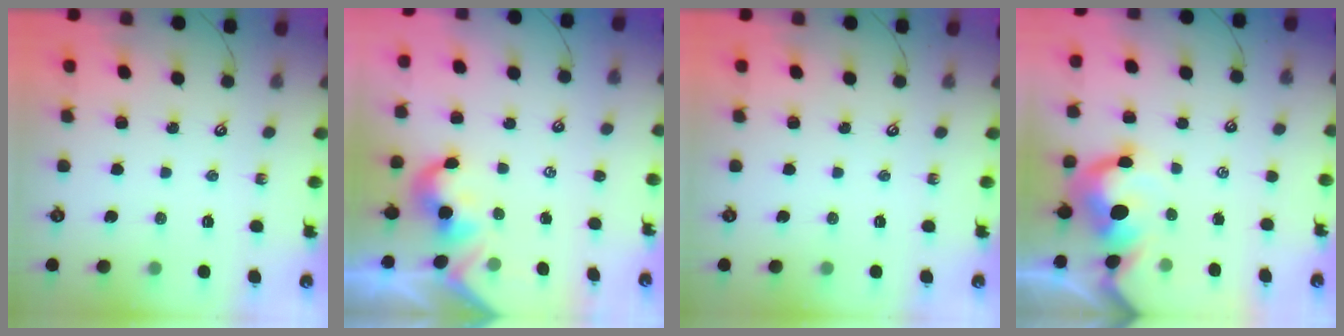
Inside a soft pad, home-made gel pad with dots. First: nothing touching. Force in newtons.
{"total": 2.1, "press": 2.0, "slide": 0.5}
{"total": 0.0}
{"total": 5.9, "press": 5.8, "slide": 1.0}